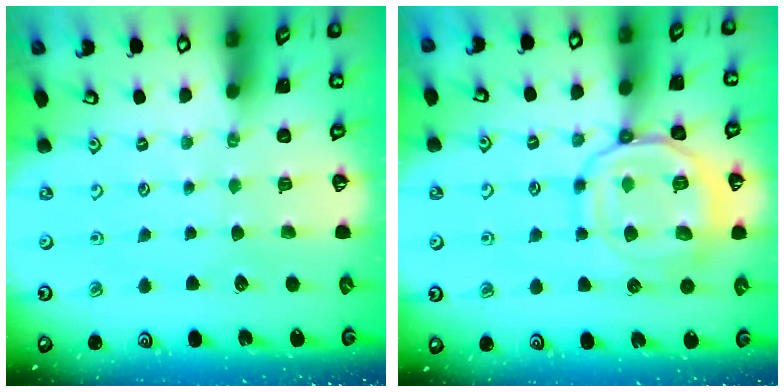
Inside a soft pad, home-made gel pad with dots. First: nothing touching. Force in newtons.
{"total": 14.8, "press": 14.8, "slide": 1.2}